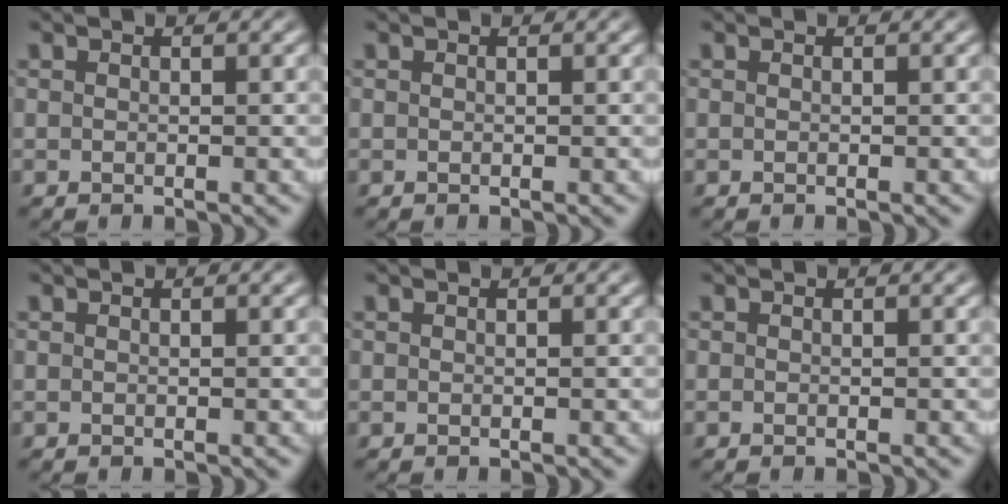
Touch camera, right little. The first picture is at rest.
{"total": 0.0}
{"total": 0.0}
{"total": 0.0}
{"total": 0.0}
{"total": 0.0}